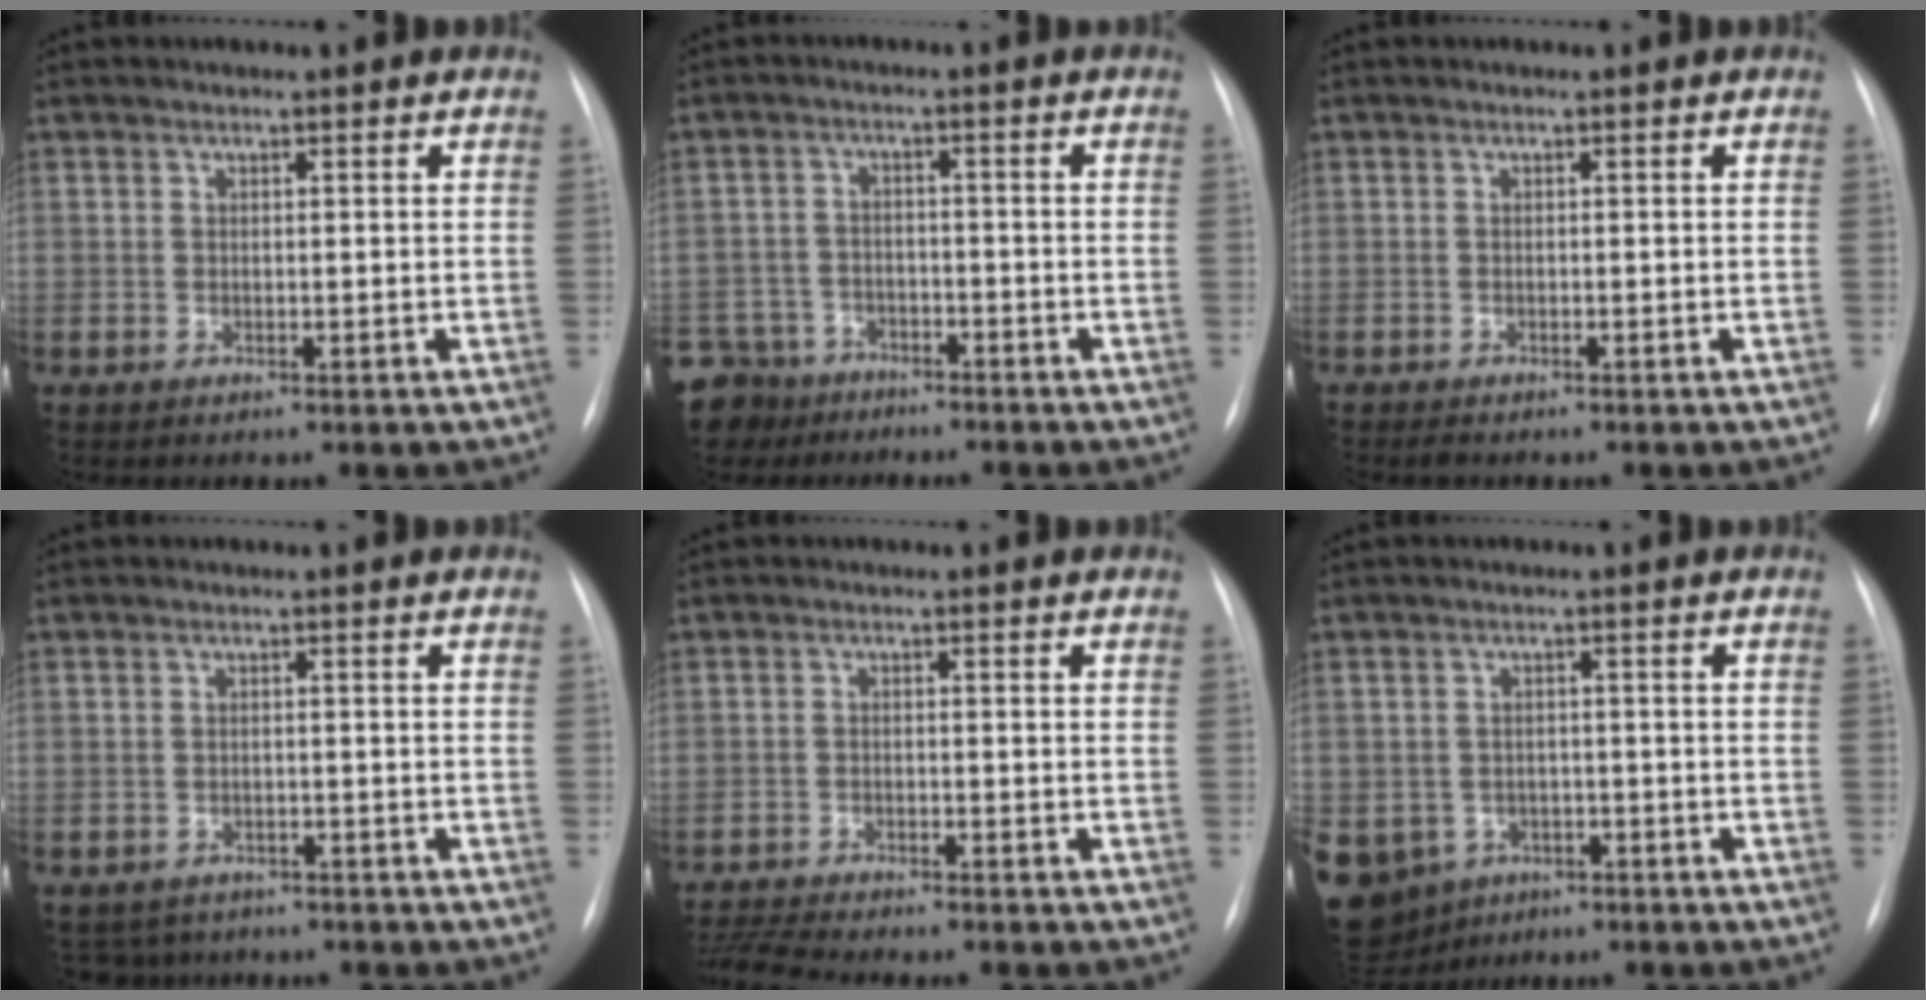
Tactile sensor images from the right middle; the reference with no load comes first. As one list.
[{"total": 10.6, "force": [-8.1, 6.6, 1.6], "torque": [-0.066, 0.000, -0.138]}, {"total": 1.1, "force": [-1.0, 0.3, 0.4], "torque": [-0.009, -0.003, -0.014]}, {"total": 4.2, "force": [-3.7, 2.1, -0.3], "torque": [0.004, 0.000, -0.053]}, {"total": 8.5, "force": [-7.8, 0.2, 3.3], "torque": [-0.061, -0.015, -0.126]}, {"total": 13.3, "force": [-6.4, 11.1, 3.7], "torque": [-0.126, 0.006, -0.077]}]